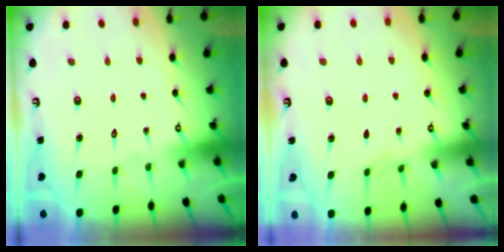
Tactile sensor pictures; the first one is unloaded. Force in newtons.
{"total": 2.3, "press": 2.3, "slide": 0.4}